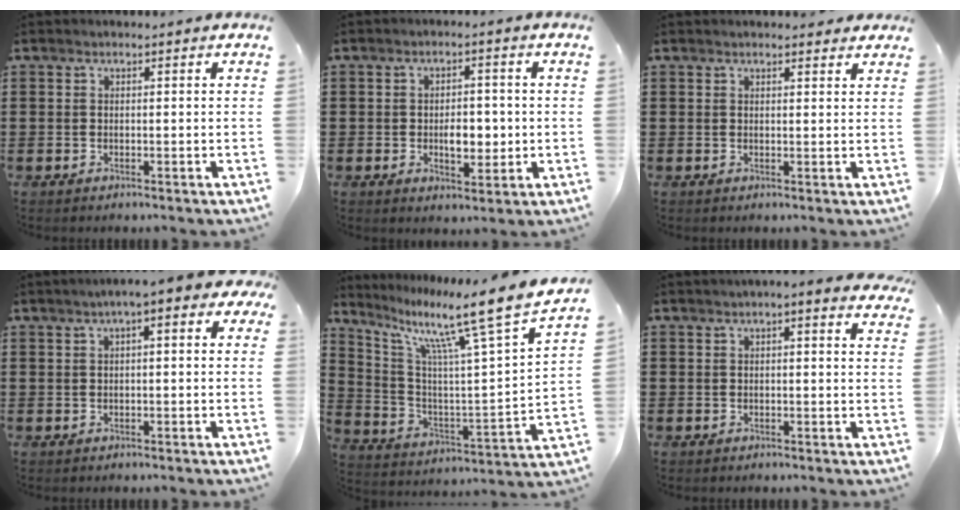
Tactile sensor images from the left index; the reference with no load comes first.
{"total": 5.1, "force": [-0.7, 2.8, 4.2], "torque": [-0.063, 0.001, -0.019]}
{"total": 1.6, "force": [1.5, 0.3, 0.5], "torque": [-0.013, 0.003, 0.029]}
{"total": 2.9, "force": [0.5, 0.5, 2.8], "torque": [-0.051, 0.004, 0.007]}
{"total": 13.4, "force": [9.9, 0.3, 9.0], "torque": [-0.176, -0.075, 0.146]}
{"total": 1.6, "force": [1.1, 0.5, 1.1], "torque": [-0.025, 0.006, 0.018]}